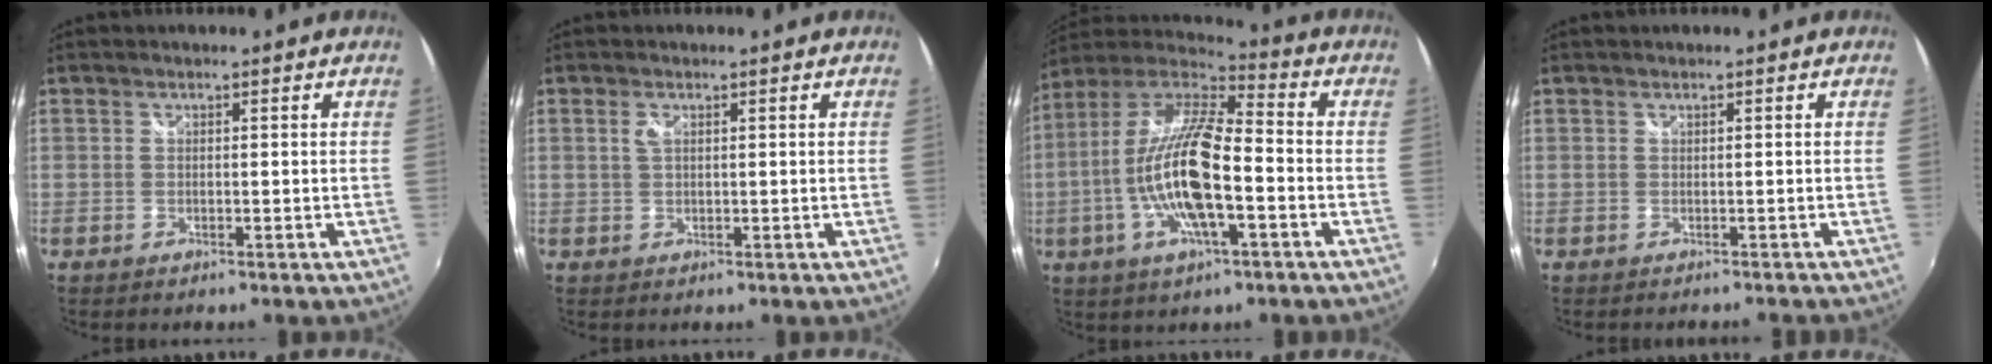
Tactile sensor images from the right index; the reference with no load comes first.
{"total": 1.3, "force": [0.5, 0.6, 1.1], "torque": [-0.021, 0.000, 0.007]}
{"total": 18.1, "force": [-4.5, 4.7, 16.9], "torque": [-0.318, -0.014, -0.090]}
{"total": 0.8, "force": [-0.5, 0.6, 0.0], "torque": [0.001, 0.002, -0.003]}